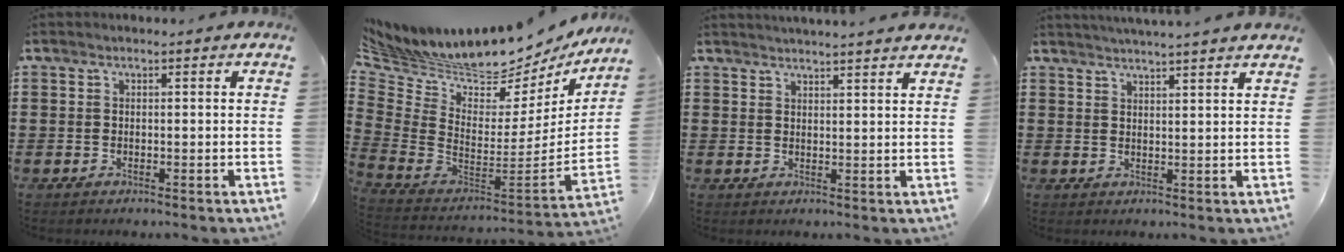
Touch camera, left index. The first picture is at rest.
{"total": 7.1, "force": [6.7, 1.2, 2.0], "torque": [-0.083, -0.073, 0.110]}
{"total": 2.4, "force": [2.3, -0.5, 0.2], "torque": [-0.011, -0.009, 0.043]}
{"total": 2.8, "force": [2.6, -0.7, 0.3], "torque": [-0.014, -0.012, 0.048]}